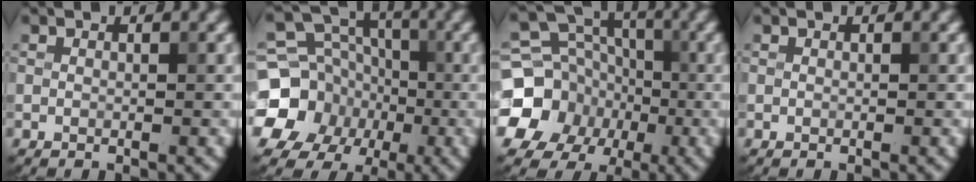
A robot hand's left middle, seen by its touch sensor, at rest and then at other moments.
{"total": 11.7, "force": [-2.9, 10.6, 4.0], "torque": [-0.096, -0.009, -0.069]}
{"total": 12.8, "force": [-3.3, 11.7, 4.2], "torque": [-0.111, -0.010, -0.071]}
{"total": 0.0}